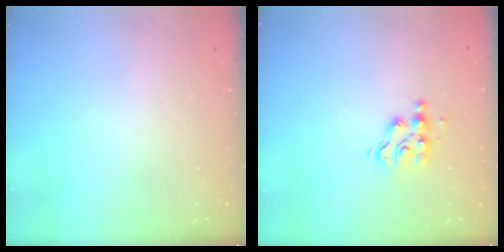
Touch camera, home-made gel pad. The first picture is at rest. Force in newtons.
{"total": 5.5, "press": 5.5, "slide": 0.3}